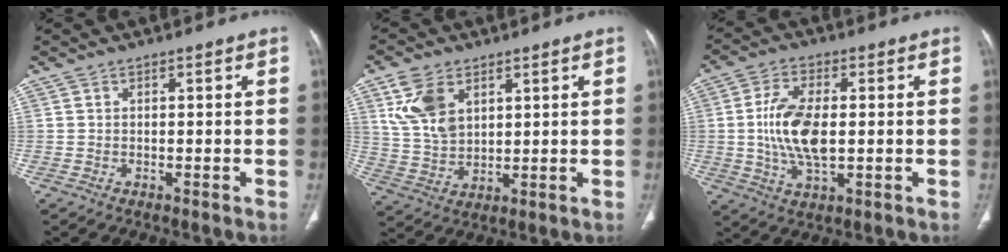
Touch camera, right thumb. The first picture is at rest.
{"total": 10.1, "force": [4.4, 6.4, 6.5], "torque": [-0.115, -0.013, 0.097]}
{"total": 11.4, "force": [0.0, 5.6, 9.9], "torque": [-0.198, -0.002, 0.003]}